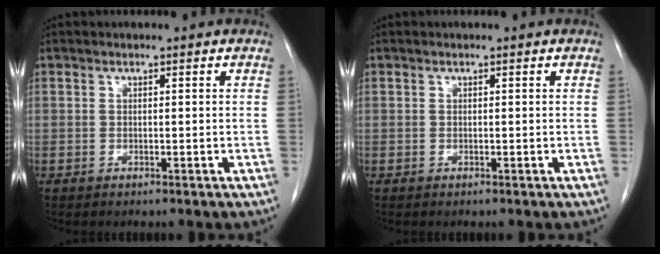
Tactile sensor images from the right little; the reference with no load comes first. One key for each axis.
{"total": 0.0}